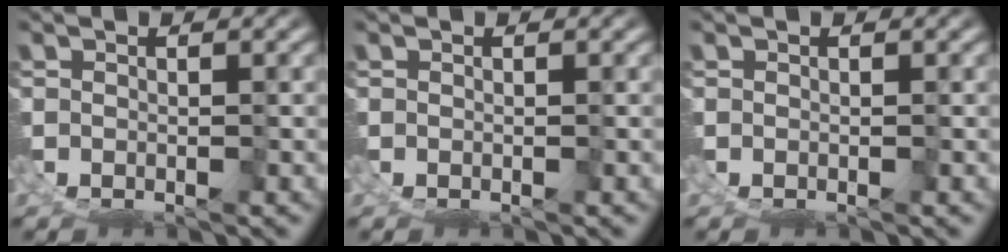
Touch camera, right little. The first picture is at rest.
{"total": 0.0}
{"total": 0.0}